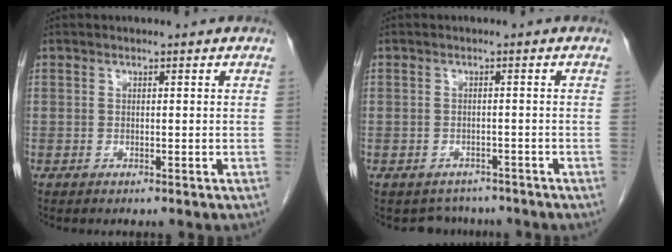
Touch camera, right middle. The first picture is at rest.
{"total": 3.5, "force": [-3.0, 1.8, -0.4], "torque": [0.003, 0.008, -0.042]}